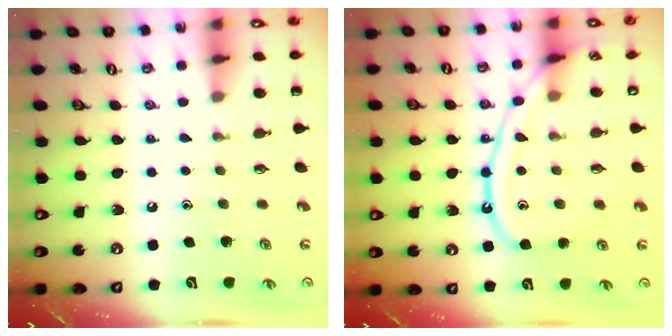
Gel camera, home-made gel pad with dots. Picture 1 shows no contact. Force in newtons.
{"total": 12.7, "press": 12.6, "slide": 1.4}